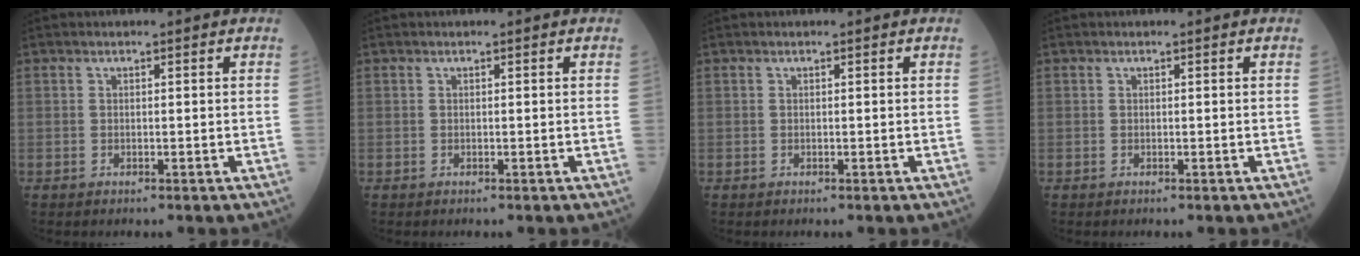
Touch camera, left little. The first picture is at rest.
{"total": 0.0}
{"total": 0.0}
{"total": 0.0}